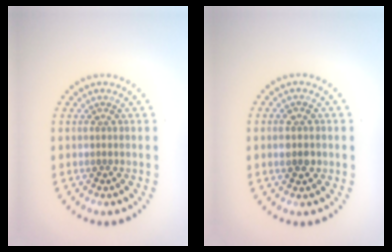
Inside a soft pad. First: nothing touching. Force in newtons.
{"total": 2.7, "press": 2.7, "slide": 0.2}